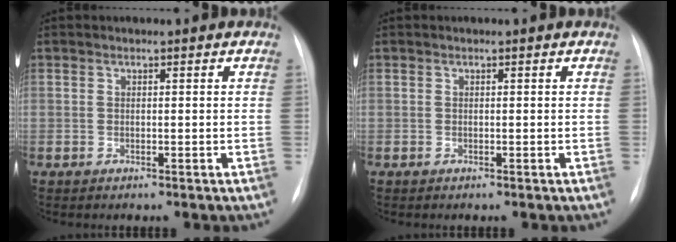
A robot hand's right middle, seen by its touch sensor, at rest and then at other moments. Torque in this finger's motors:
{"motor_torque": [-0.12, 0.07, -0.03, 0.00]}